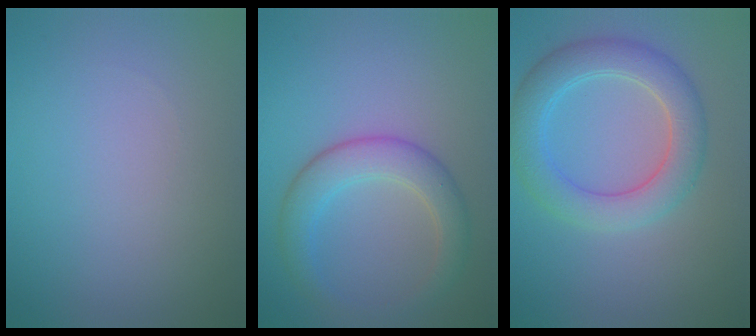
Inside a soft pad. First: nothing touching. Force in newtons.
{"total": 4.3, "press": 4.3, "slide": 0.3}
{"total": 5.2, "press": 5.2, "slide": 0.5}